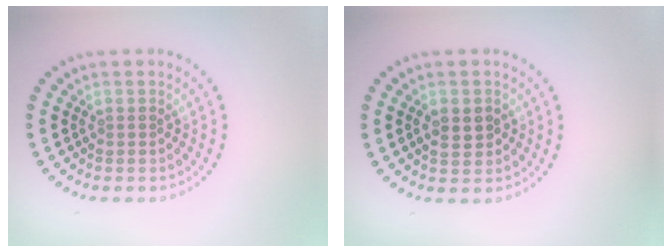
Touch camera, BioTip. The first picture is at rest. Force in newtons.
{"total": 2.3, "press": 2.3, "slide": 0.2}